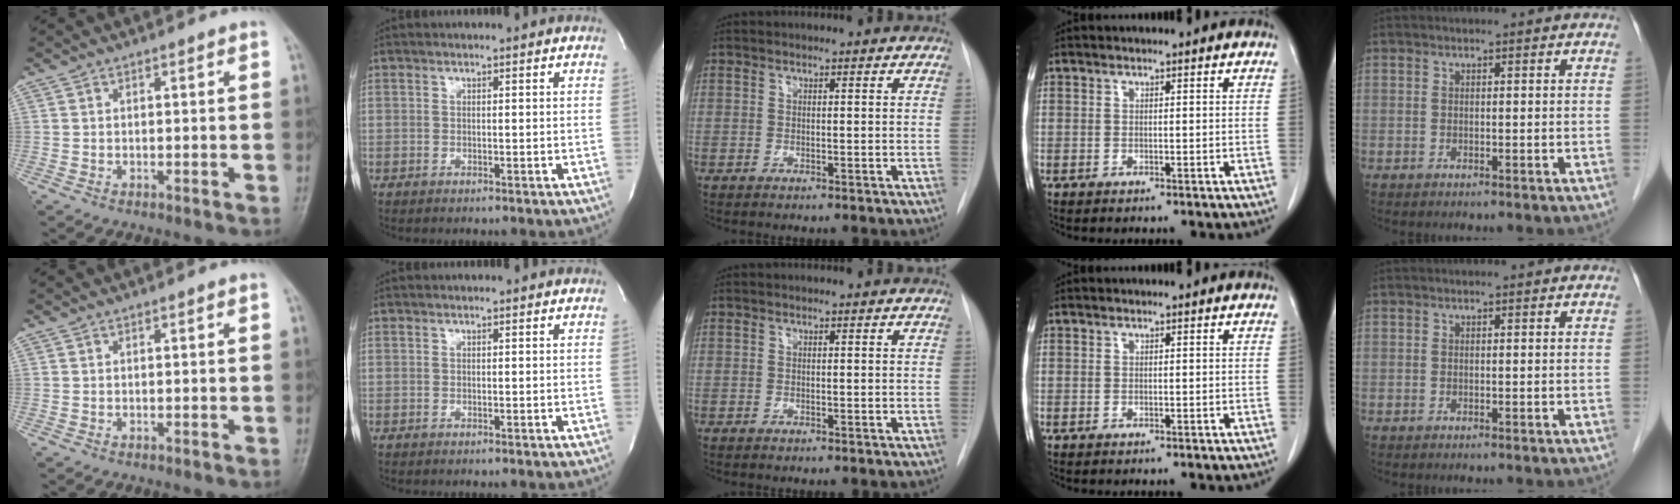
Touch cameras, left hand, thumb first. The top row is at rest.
{}